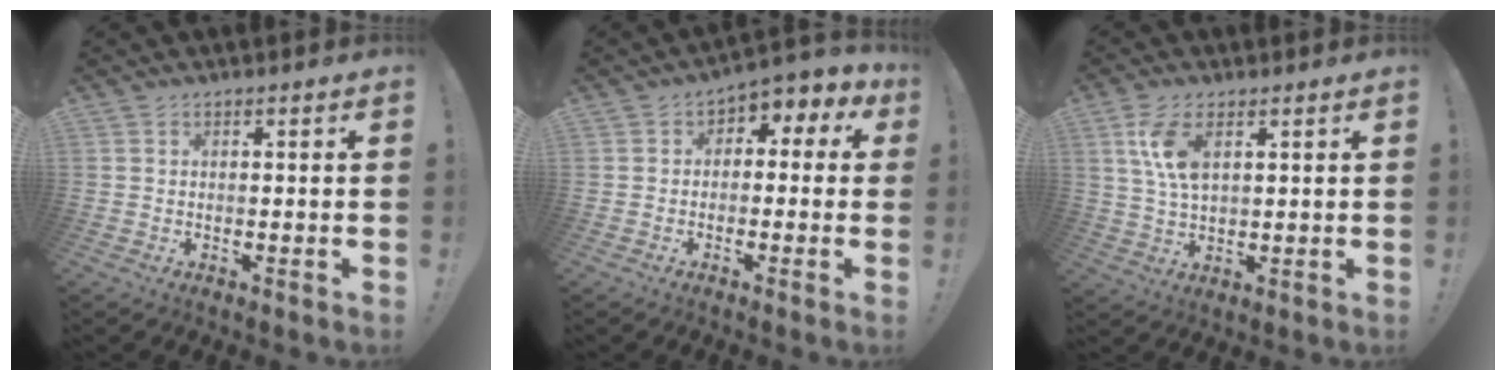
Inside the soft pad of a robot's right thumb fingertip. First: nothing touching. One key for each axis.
{"total": 4.0, "fx": -1.4, "fy": 3.0, "fz": 2.2, "tx": -0.019, "ty": 0.012, "tz": -0.026}
{"total": 8.5, "fx": 3.3, "fy": 3.9, "fz": 6.8, "tx": -0.132, "ty": -0.008, "tz": 0.057}